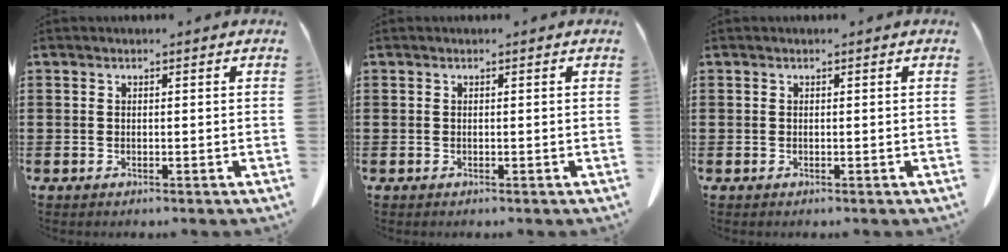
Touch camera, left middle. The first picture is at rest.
{"total": 0.0}
{"total": 0.0}